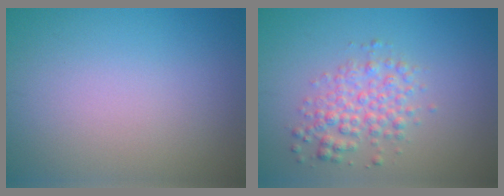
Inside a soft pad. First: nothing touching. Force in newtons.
{"total": 3.2, "press": 3.2, "slide": 0.0}